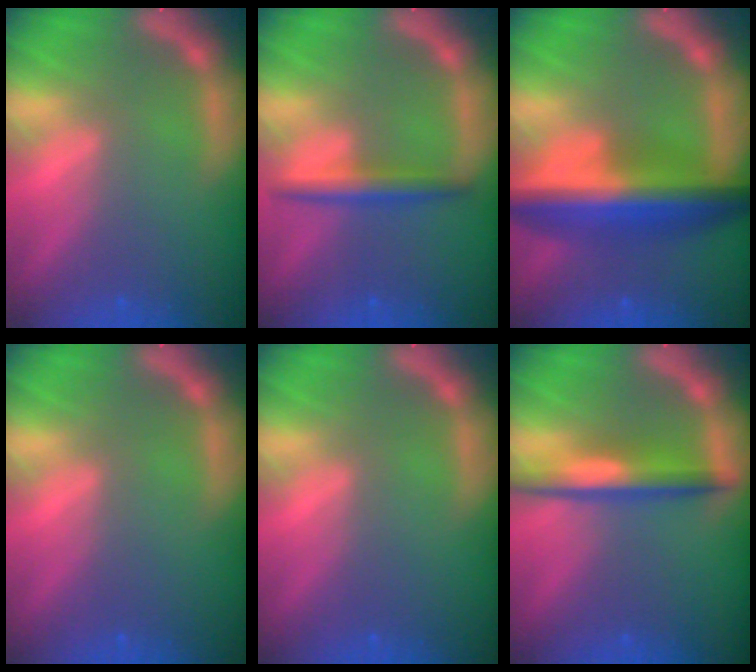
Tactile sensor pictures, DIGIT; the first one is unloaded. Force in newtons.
{"total": 3.0}
{"total": 9.5}
{"total": 0.0}
{"total": 0.0}
{"total": 4.5}